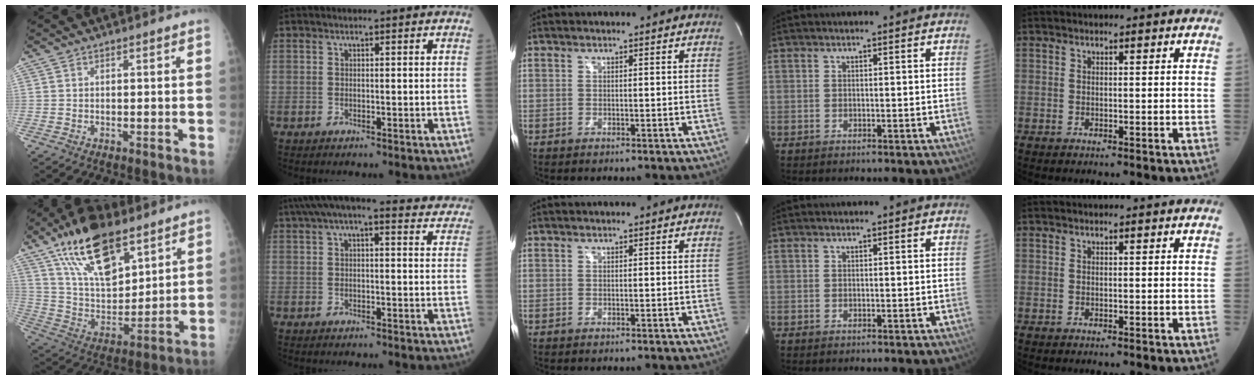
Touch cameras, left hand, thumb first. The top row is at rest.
{"thumb": {"total": 20.1, "force": [12.5, 9.2, 12.8], "torque": [-0.190, -0.054, 0.233]}, "index": {"total": 18.2, "force": [16.1, 3.9, 7.6], "torque": [-0.114, 0.052, 0.198]}}